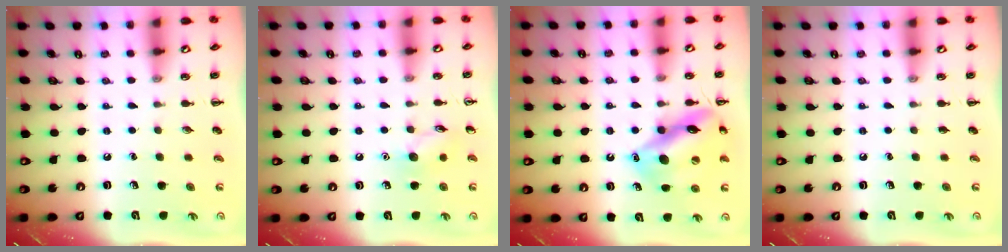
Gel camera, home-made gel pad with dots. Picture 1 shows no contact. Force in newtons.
{"total": 6.6, "press": 6.5, "slide": 1.2}
{"total": 15.7, "press": 15.6, "slide": 2.0}
{"total": 0.0}